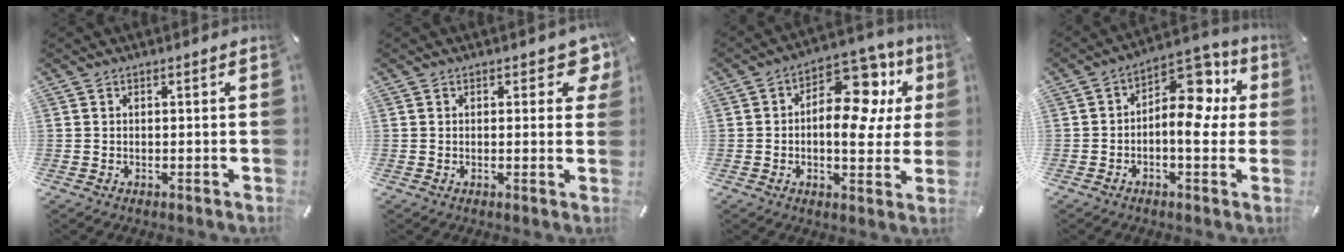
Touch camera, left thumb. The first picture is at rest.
{"total": 5.9, "force": [3.2, 3.0, 3.9], "torque": [-0.027, -0.019, 0.049]}
{"total": 15.2, "force": [4.6, 9.1, 11.3], "torque": [-0.151, -0.037, 0.081]}
{"total": 11.3, "force": [1.5, 7.0, 8.7], "torque": [-0.109, -0.026, 0.025]}